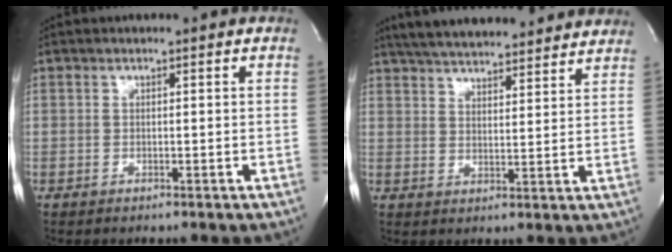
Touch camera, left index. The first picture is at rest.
{"total": 19.5, "force": [17.5, 3.7, 7.8], "torque": [-0.125, 0.031, 0.241]}